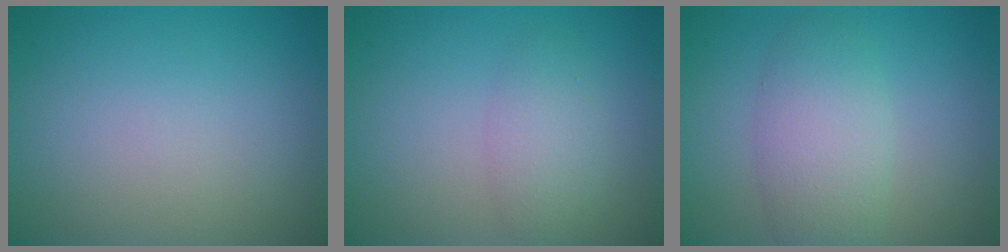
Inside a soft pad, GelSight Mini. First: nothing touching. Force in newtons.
{"total": 2.6, "press": 2.6, "slide": 0.2}
{"total": 4.4, "press": 4.3, "slide": 0.2}